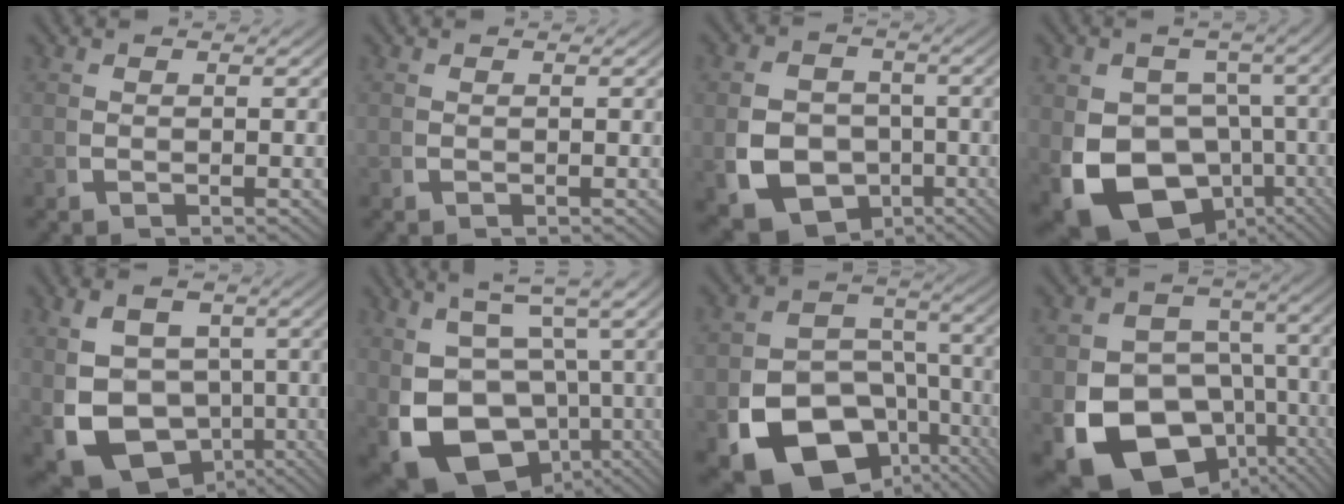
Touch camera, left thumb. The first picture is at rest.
{"total": 0.0}
{"total": 12.1, "force": [-4.3, 10.0, 5.2], "torque": [-0.126, -0.059, -0.057]}
{"total": 15.4, "force": [-5.5, 10.8, 9.5], "torque": [-0.195, -0.081, -0.052]}
{"total": 14.0, "force": [-3.9, 10.5, 8.4], "torque": [-0.196, -0.075, -0.034]}
{"total": 15.0, "force": [-2.5, 10.5, 10.5], "torque": [-0.208, -0.066, -0.005]}
{"total": 16.5, "force": [-6.4, 12.2, 9.2], "torque": [-0.177, -0.073, -0.085]}
{"total": 18.1, "force": [-6.1, 14.0, 9.8], "torque": [-0.204, -0.092, -0.074]}